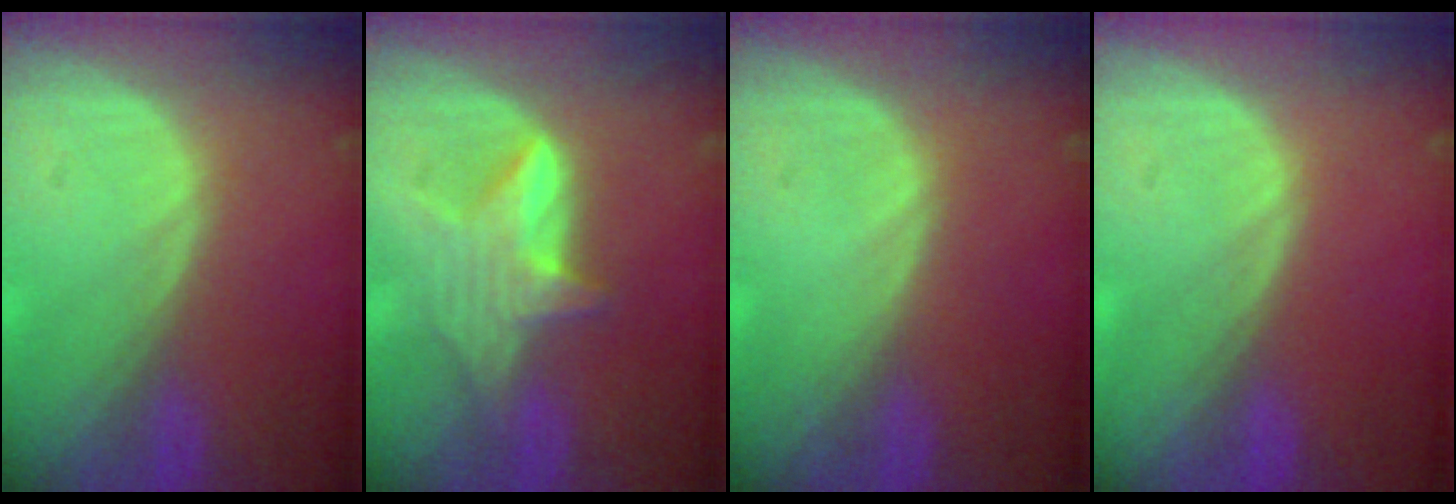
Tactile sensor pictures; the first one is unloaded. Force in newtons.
{"total": 5.8, "press": 5.6, "slide": 1.5}
{"total": 0.0}
{"total": 0.0}